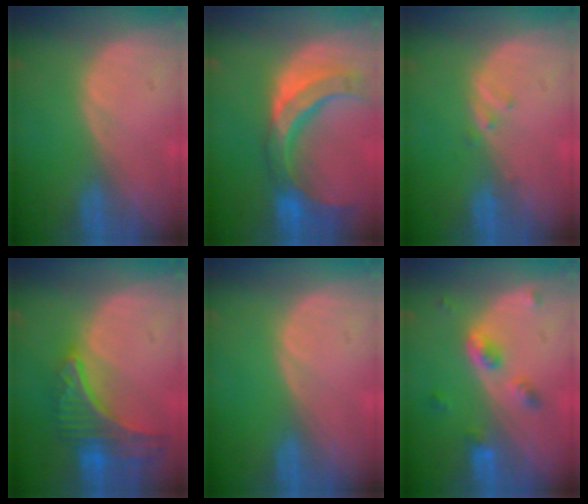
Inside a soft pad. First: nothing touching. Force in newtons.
{"total": 11.2, "press": 9.5, "slide": 5.9}
{"total": 1.1, "press": 1.1, "slide": 0.1}
{"total": 9.0, "press": 7.9, "slide": 4.3}
{"total": 0.0}
{"total": 4.6, "press": 4.4, "slide": 1.4}